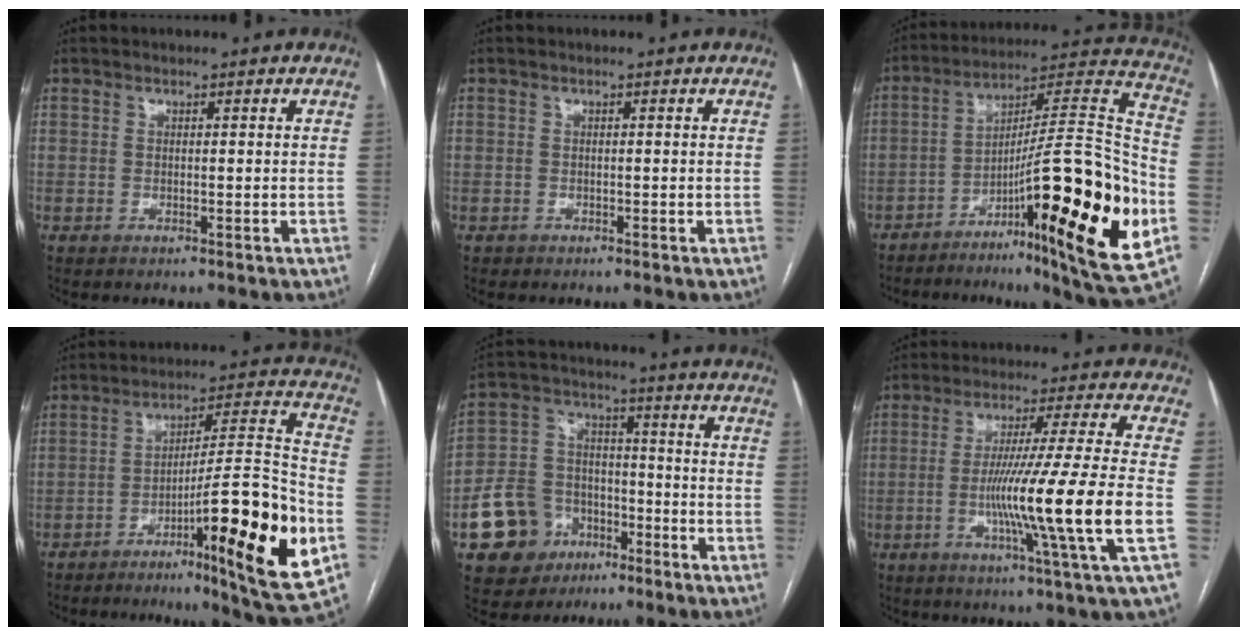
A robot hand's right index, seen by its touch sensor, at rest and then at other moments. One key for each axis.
{"total": 0.6, "fx": -0.4, "fy": 0.5, "fz": -0.1, "tx": 0.000, "ty": 0.005, "tz": -0.009}
{"total": 27.9, "fx": -8.9, "fy": 2.7, "fz": 26.3, "tx": -0.344, "ty": 0.000, "tz": -0.133}
{"total": 20.6, "fx": -7.1, "fy": 1.4, "fz": 19.3, "tx": -0.262, "ty": 0.002, "tz": -0.102}
{"total": 12.7, "fx": -6.1, "fy": 10.1, "fz": 4.8, "tx": -0.107, "ty": 0.032, "tz": -0.098}
{"total": 15.9, "fx": -3.7, "fy": -2.7, "fz": 15.3, "tx": -0.269, "ty": -0.020, "tz": -0.070}